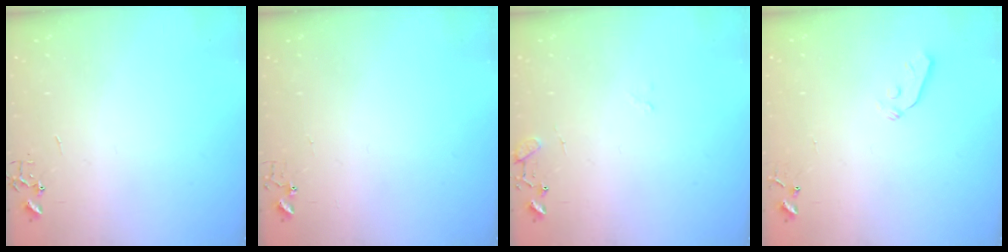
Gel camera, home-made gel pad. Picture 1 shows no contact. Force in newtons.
{"total": 5.0, "press": 5.0, "slide": 0.3}
{"total": 9.3, "press": 9.3, "slide": 0.7}
{"total": 3.8, "press": 3.7, "slide": 0.7}